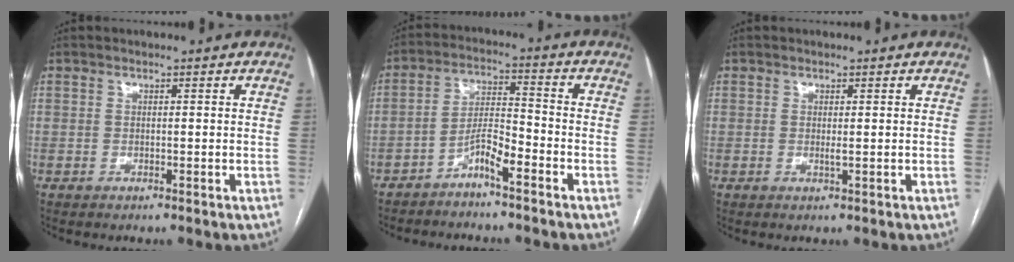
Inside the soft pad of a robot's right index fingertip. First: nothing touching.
{"total": 5.3, "force": [-3.8, 0.5, 3.7], "torque": [-0.071, 0.008, -0.072]}
{"total": 0.5, "force": [0.1, 0.0, 0.5], "torque": [-0.010, -0.001, 0.001]}